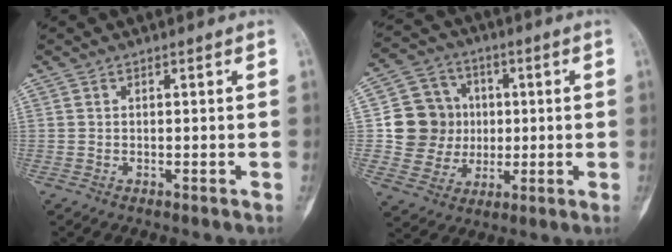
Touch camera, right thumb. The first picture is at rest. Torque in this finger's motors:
{"motor_torque": [1.25, 1.20, 0.24, -0.24, -0.07]}